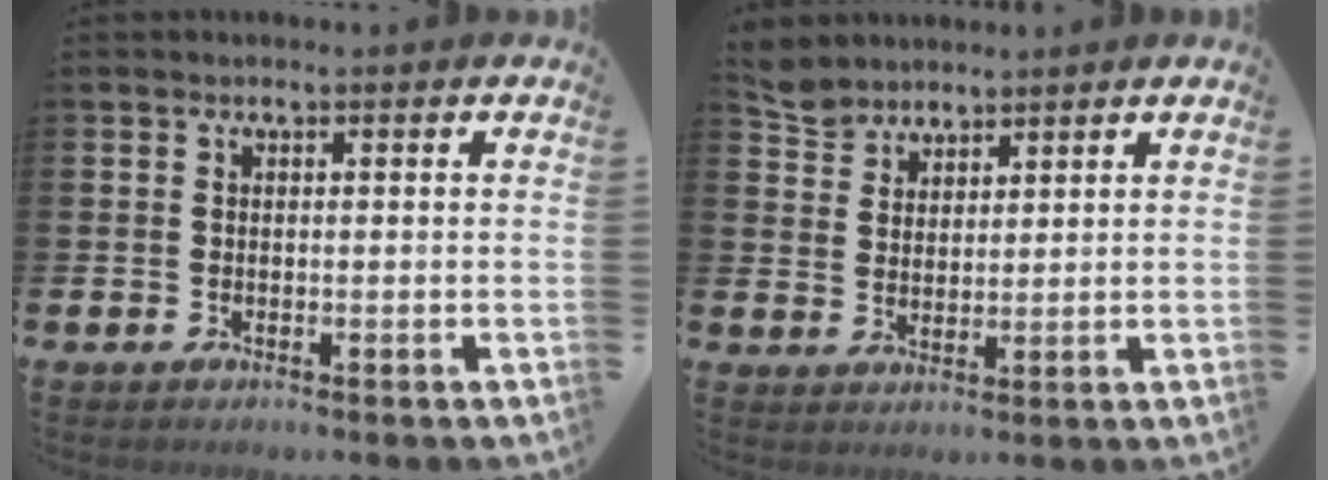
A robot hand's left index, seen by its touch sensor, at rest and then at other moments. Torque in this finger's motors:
{"motor_torque": [0.56, -0.64, 0.15, 0.00]}